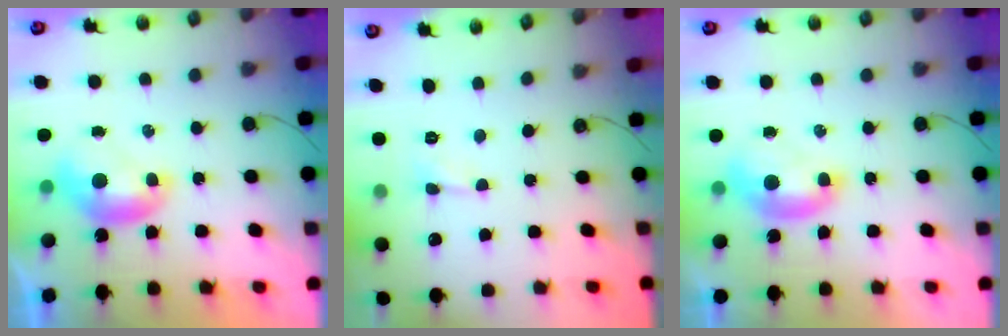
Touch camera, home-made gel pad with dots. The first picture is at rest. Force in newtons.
{"total": 0.6, "press": 0.5, "slide": 0.3}
{"total": 1.5, "press": 1.4, "slide": 0.6}